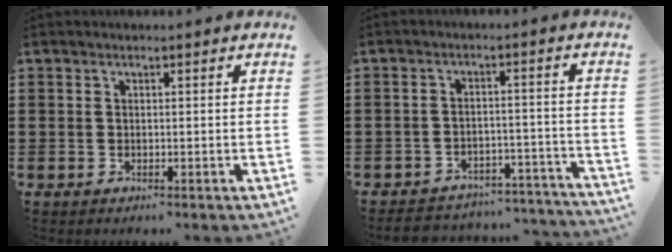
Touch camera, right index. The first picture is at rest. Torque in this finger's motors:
{"motor_torque": [-1.22, 0.49, -0.72, -0.21]}